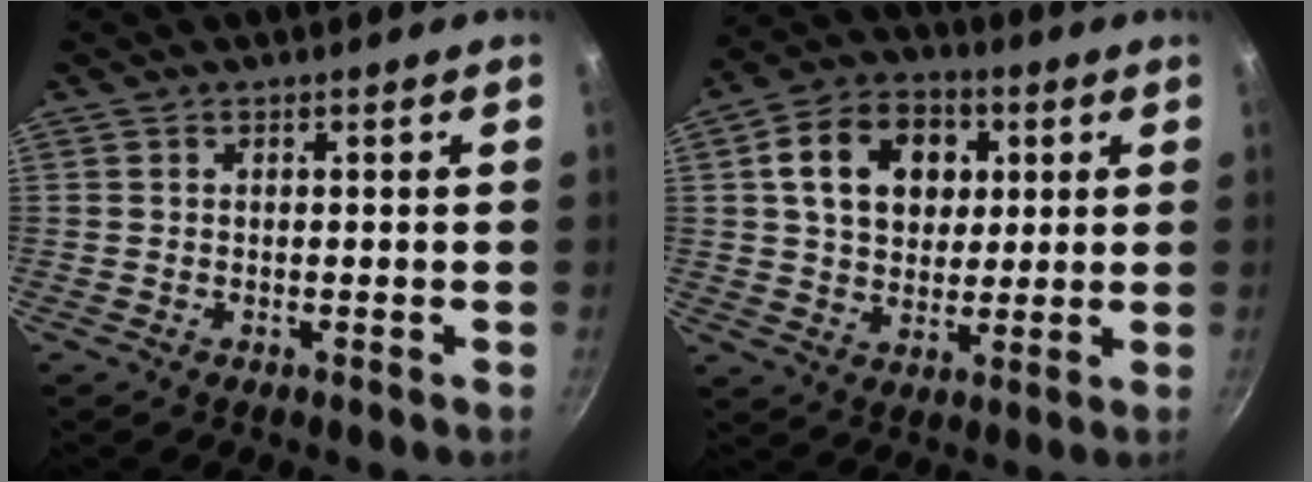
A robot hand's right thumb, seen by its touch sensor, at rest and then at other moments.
{"total": 14.8, "force": [3.9, 11.2, 8.9], "torque": [-0.121, 0.009, 0.057]}